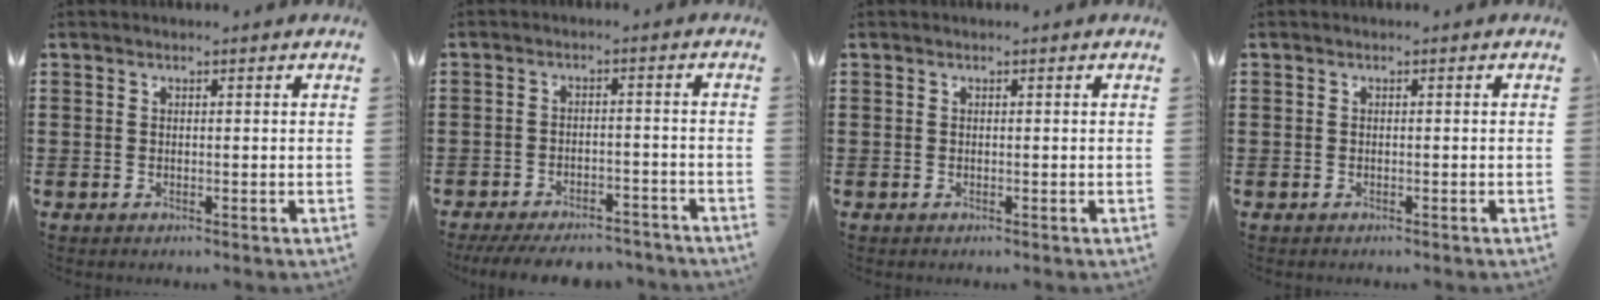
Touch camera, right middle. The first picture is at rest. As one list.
[{"total": 4.6, "force": [-4.4, 0.6, 1.2], "torque": [-0.024, 0.000, -0.090]}, {"total": 0.0}, {"total": 0.6, "force": [-0.4, 0.5, -0.1], "torque": [0.001, 0.004, -0.009]}]